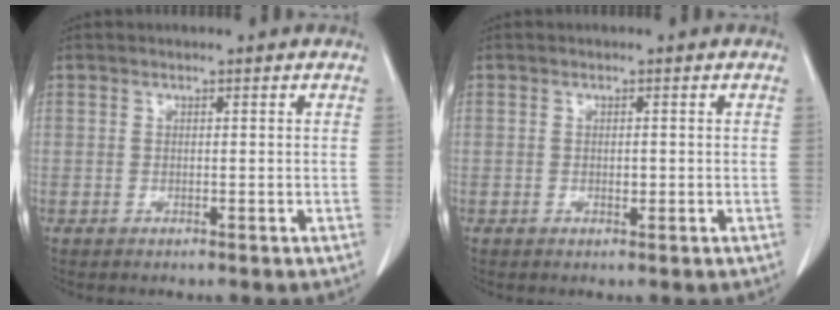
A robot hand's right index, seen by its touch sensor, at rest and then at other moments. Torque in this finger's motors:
{"motor_torque": [0.08, -0.04, 0.13, 0.03]}